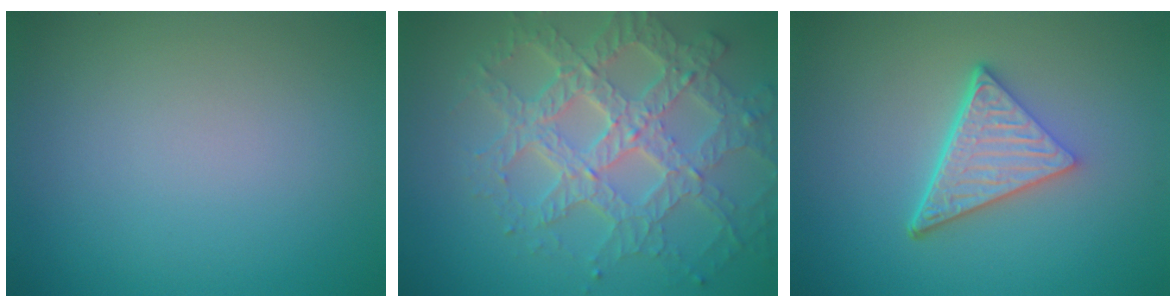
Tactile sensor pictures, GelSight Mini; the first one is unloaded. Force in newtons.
{"total": 7.8, "press": 5.7, "slide": 5.4}
{"total": 5.1, "press": 3.6, "slide": 3.7}